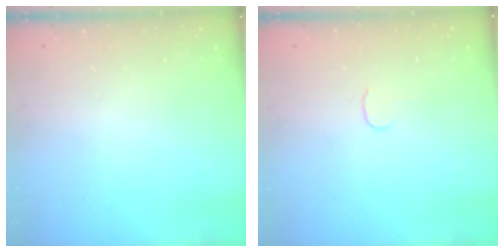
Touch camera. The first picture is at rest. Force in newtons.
{"total": 3.8, "press": 3.8, "slide": 0.3}